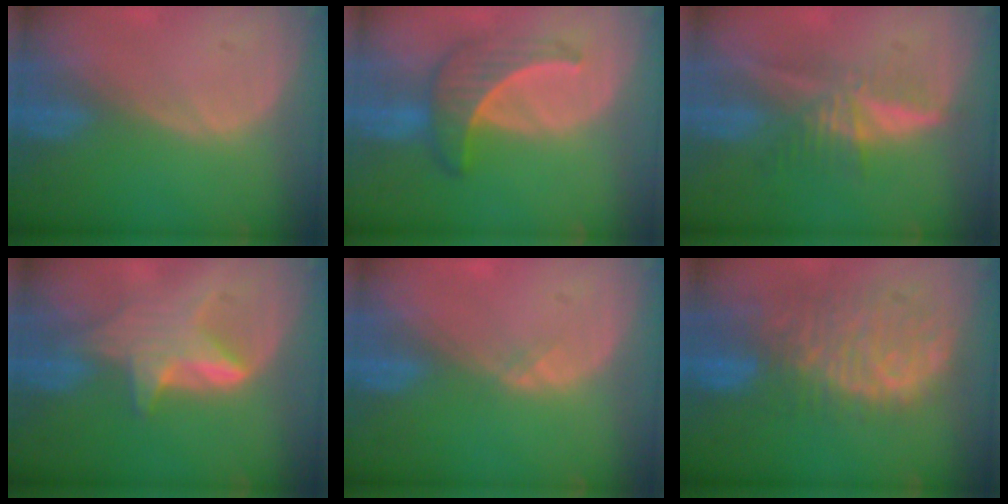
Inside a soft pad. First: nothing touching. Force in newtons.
{"total": 6.3, "press": 6.0, "slide": 1.9}
{"total": 5.8, "press": 5.5, "slide": 2.0}
{"total": 6.0, "press": 5.8, "slide": 1.4}
{"total": 0.8, "press": 0.5, "slide": 0.6}
{"total": 11.4, "press": 9.8, "slide": 5.9}